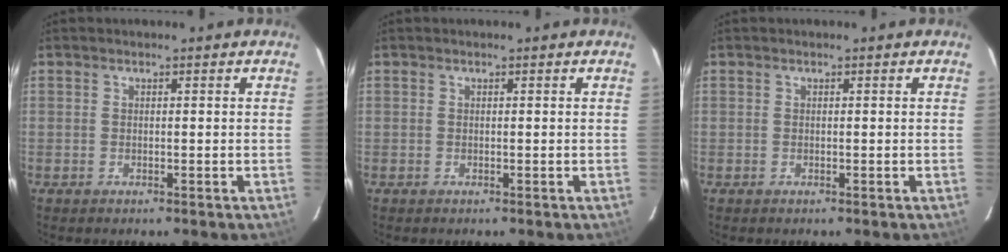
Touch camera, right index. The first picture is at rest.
{"total": 0.0}
{"total": 0.0}